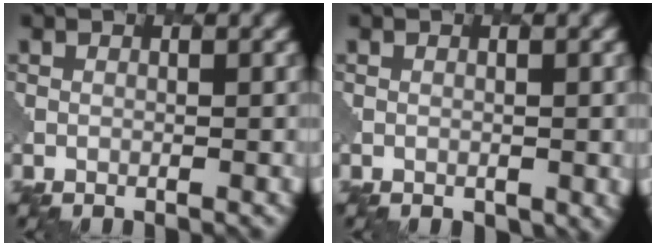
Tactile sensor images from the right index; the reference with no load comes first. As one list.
[{"total": 1.9, "force": [-0.3, 1.3, 1.3], "torque": [-0.011, -0.005, 0.008]}]